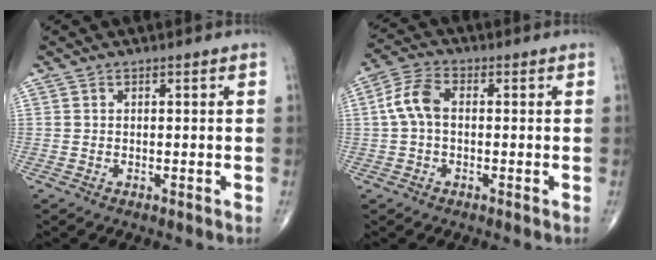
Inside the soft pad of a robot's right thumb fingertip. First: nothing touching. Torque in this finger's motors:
{"motor_torque": [0.04, 0.05, -0.01, -0.11, 0.06]}